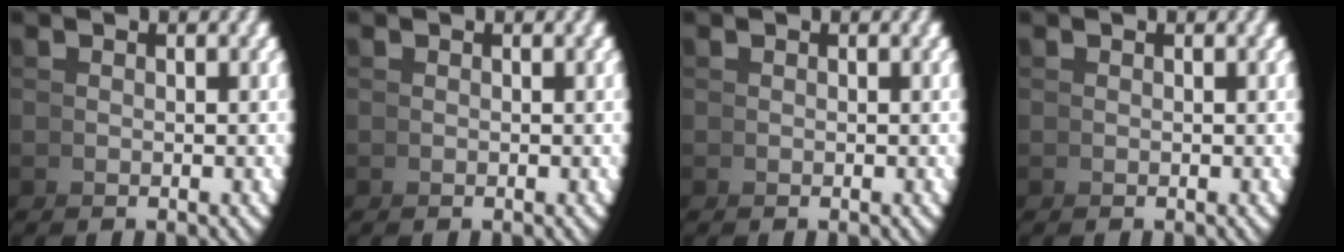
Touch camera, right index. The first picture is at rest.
{"total": 0.0}
{"total": 0.0}
{"total": 0.0}